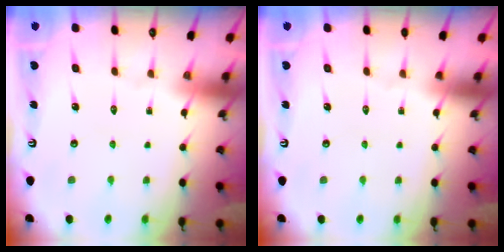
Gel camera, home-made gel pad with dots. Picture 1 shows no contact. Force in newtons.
{"total": 0.0}